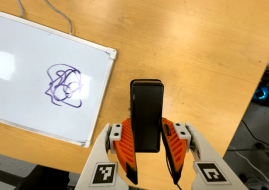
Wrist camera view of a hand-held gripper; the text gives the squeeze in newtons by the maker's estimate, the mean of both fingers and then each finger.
{"total": 5.8, "left": 3.7, "right": 7.9}